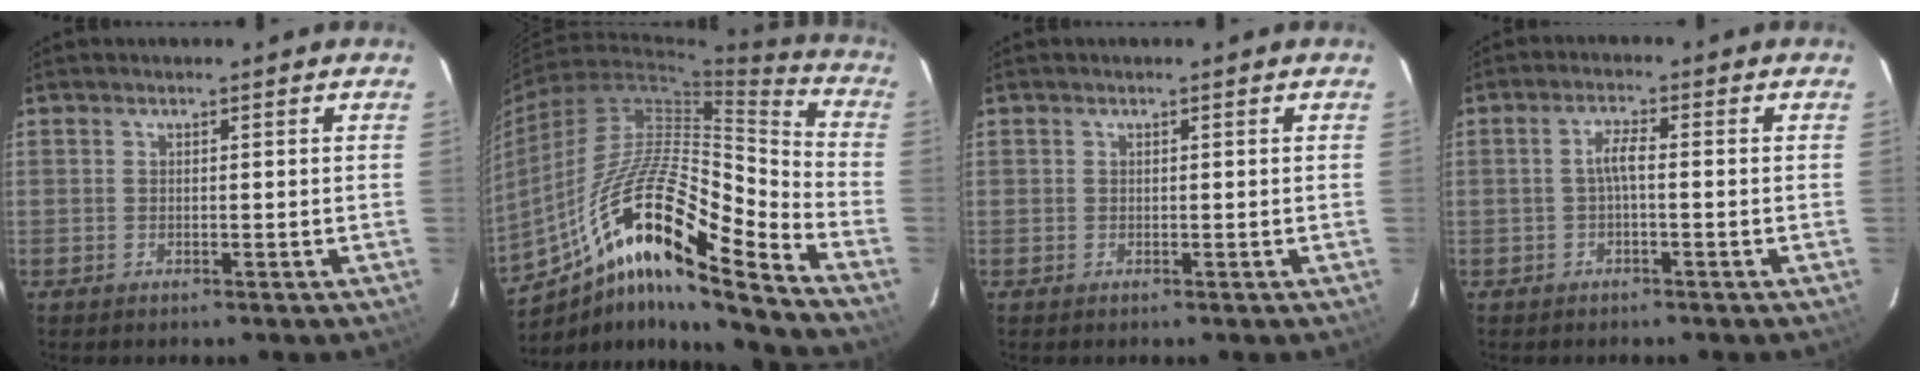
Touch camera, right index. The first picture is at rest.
{"total": 21.6, "force": [-11.6, 4.1, 17.8], "torque": [-0.315, -0.015, -0.222]}
{"total": 0.0}
{"total": 2.6, "force": [-0.5, 0.4, 2.5], "torque": [-0.051, 0.007, -0.008]}